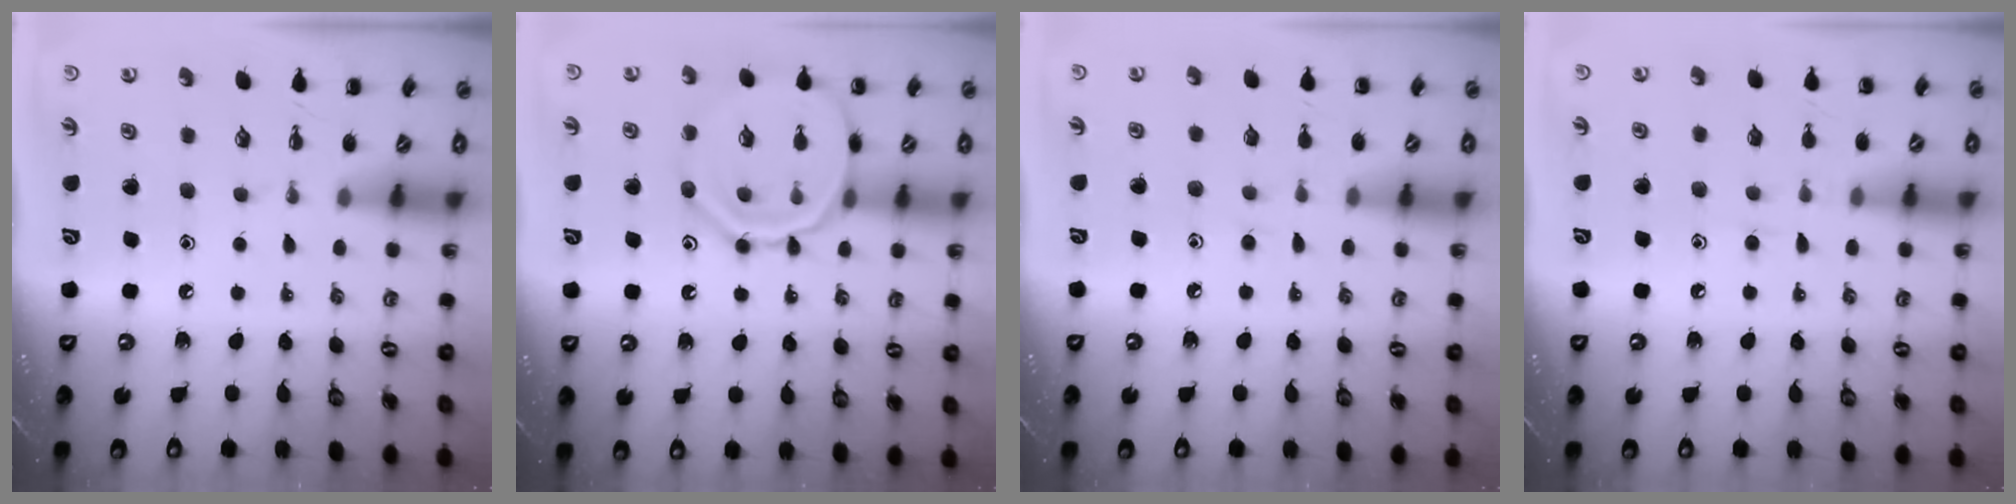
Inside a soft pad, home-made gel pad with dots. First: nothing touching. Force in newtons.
{"total": 14.0, "press": 14.0, "slide": 0.8}
{"total": 5.0, "press": 4.6, "slide": 2.0}
{"total": 7.4, "press": 7.2, "slide": 1.7}